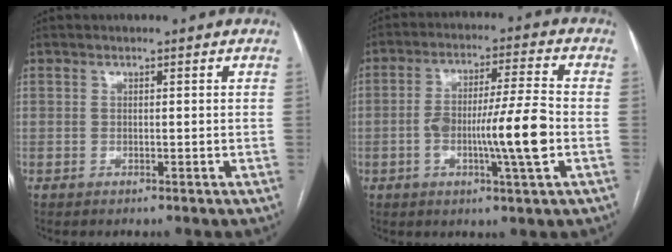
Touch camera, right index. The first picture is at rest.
{"total": 10.9, "force": [-2.5, 0.3, 10.6], "torque": [-0.186, 0.005, -0.045]}